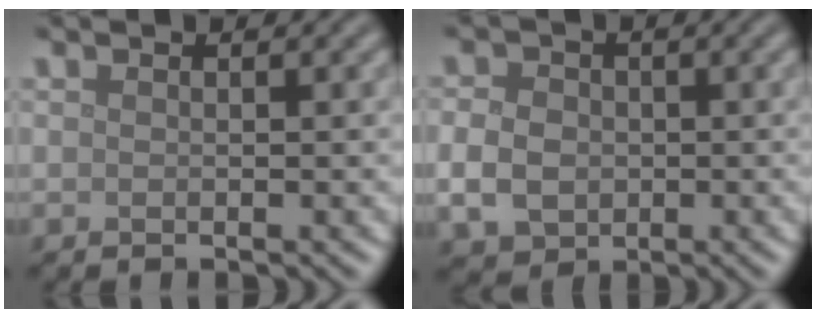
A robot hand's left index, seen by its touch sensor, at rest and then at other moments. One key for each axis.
{"total": 4.0, "fx": -0.6, "fy": 3.3, "fz": 2.2, "tx": -0.049, "ty": -0.002, "tz": -0.016}